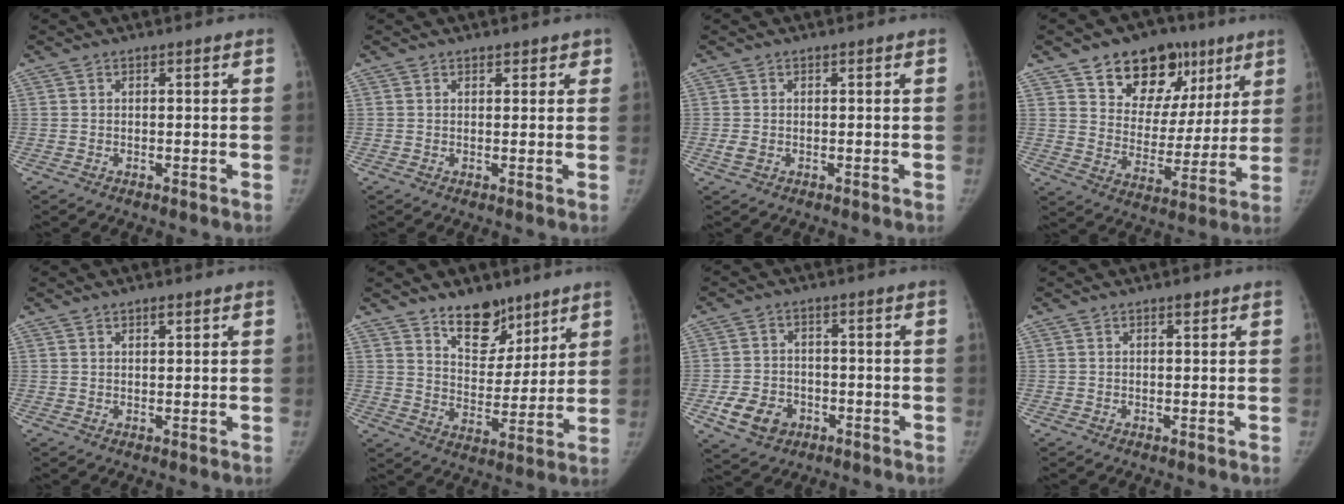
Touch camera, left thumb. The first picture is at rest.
{"total": 1.8, "force": [1.3, 1.2, 0.5], "torque": [0.017, -0.006, 0.012]}
{"total": 1.5, "force": [-0.2, 1.1, 0.9], "torque": [-0.020, -0.002, -0.003]}
{"total": 18.3, "force": [10.3, 12.4, 8.6], "torque": [-0.065, -0.032, 0.160]}
{"total": 1.4, "force": [1.0, 0.7, 0.8], "torque": [-0.005, -0.005, 0.014]}
{"total": 11.0, "force": [8.0, 6.1, 4.6], "torque": [-0.038, -0.058, 0.138]}
{"total": 7.7, "force": [-3.0, 6.1, 3.6], "torque": [-0.050, 0.016, -0.045]}
{"total": 0.8, "force": [0.5, 0.4, 0.5], "torque": [-0.005, -0.002, 0.007]}